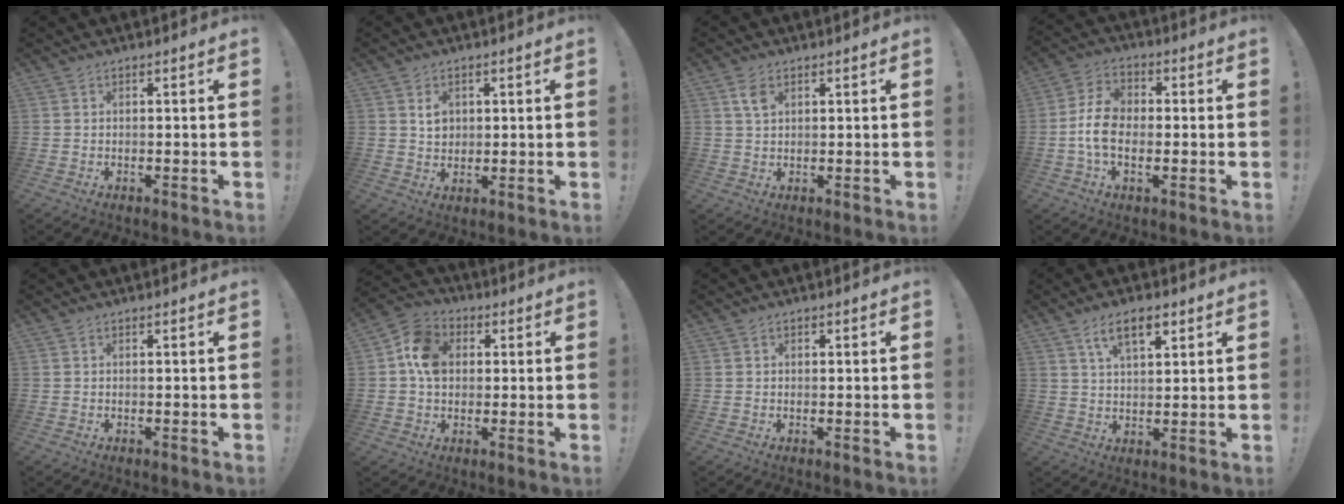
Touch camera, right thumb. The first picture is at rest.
{"total": 4.7, "force": [1.5, 3.8, 2.3], "torque": [-0.029, -0.003, 0.025]}
{"total": 4.1, "force": [2.0, 2.3, 2.7], "torque": [-0.043, -0.004, 0.035]}
{"total": 9.6, "force": [-1.6, 6.4, 7.0], "torque": [-0.135, 0.013, -0.025]}
{"total": 0.0}
{"total": 11.2, "force": [2.0, 9.1, 6.4], "torque": [-0.096, 0.009, 0.040]}
{"total": 0.6, "force": [0.0, 0.5, 0.1], "torque": [-0.001, 0.002, -0.001]}
{"total": 8.1, "force": [4.4, 3.4, 5.9], "torque": [-0.090, -0.009, 0.075]}